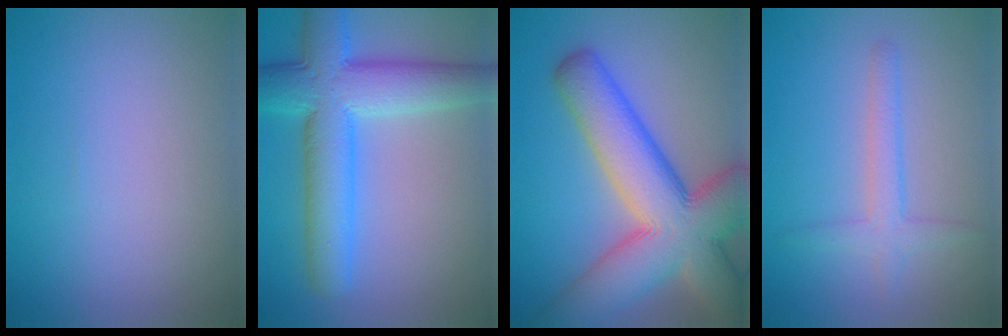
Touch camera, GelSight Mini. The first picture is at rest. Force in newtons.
{"total": 9.0, "press": 9.0, "slide": 0.4}
{"total": 13.1, "press": 13.1, "slide": 1.1}
{"total": 2.4, "press": 2.4, "slide": 0.1}